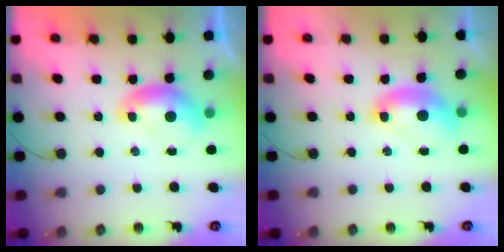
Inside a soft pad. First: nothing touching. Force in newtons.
{"total": 2.5, "press": 2.5, "slide": 0.5}